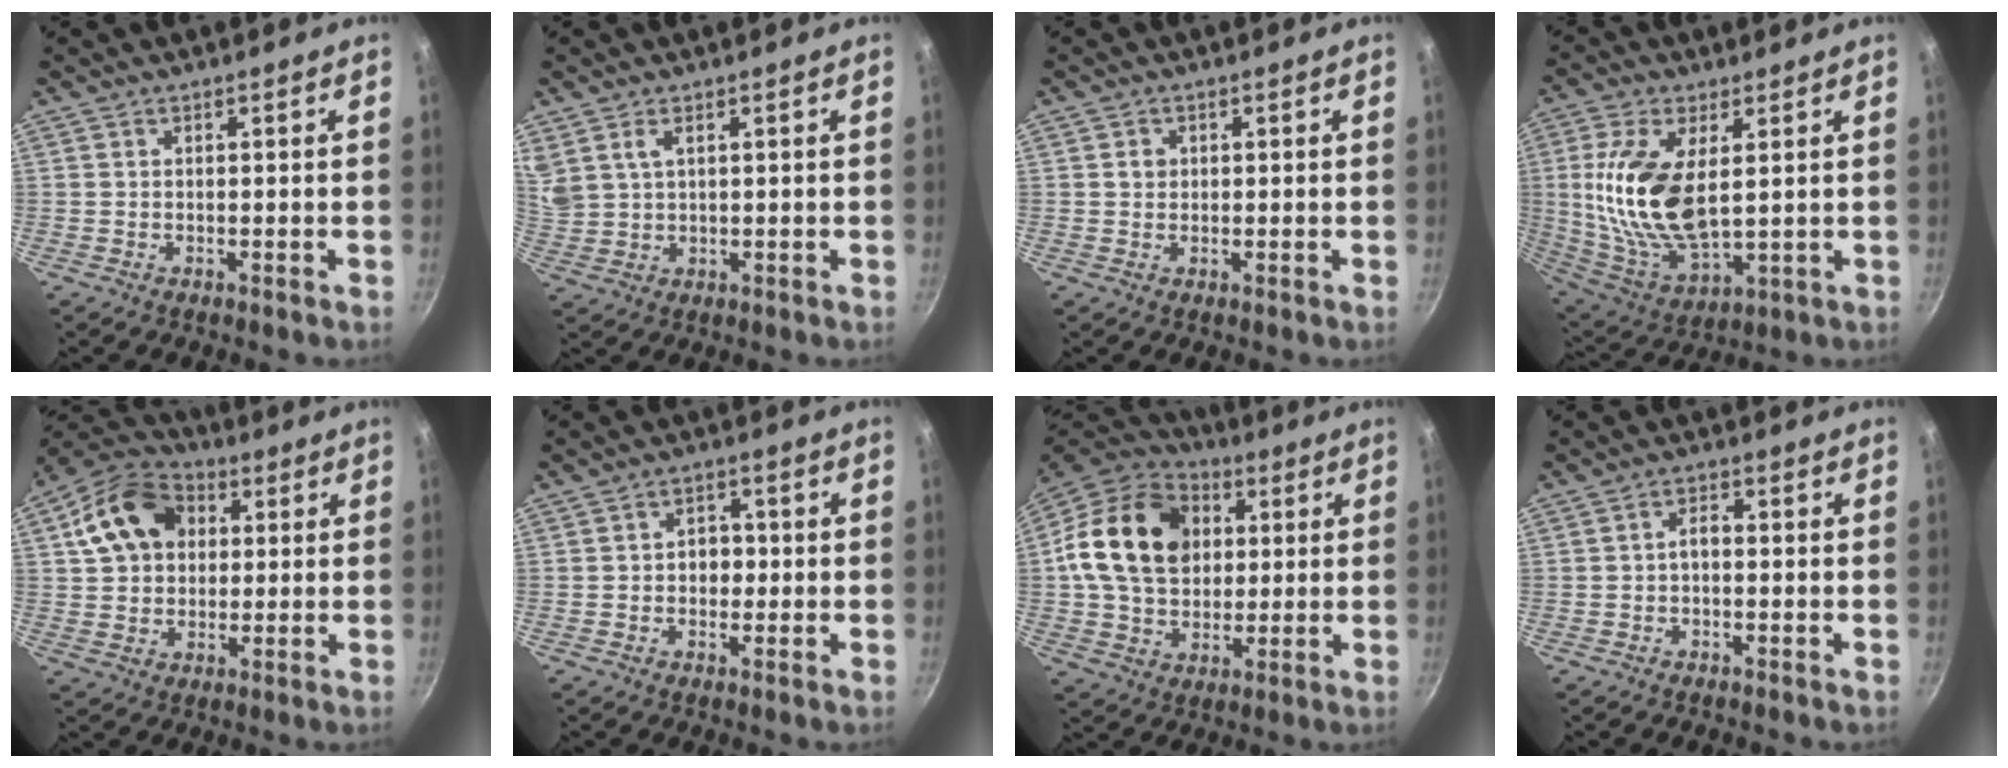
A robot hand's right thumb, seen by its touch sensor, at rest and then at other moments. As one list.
[{"total": 5.8, "force": [3.0, 3.5, 3.6], "torque": [-0.061, -0.008, 0.067]}, {"total": 1.7, "force": [0.3, 1.5, 0.6], "torque": [-0.005, 0.003, 0.003]}, {"total": 17.2, "force": [2.8, 8.5, 14.7], "torque": [-0.290, -0.021, 0.062]}, {"total": 14.6, "force": [3.6, 11.2, 8.6], "torque": [-0.127, 0.019, 0.047]}, {"total": 4.3, "force": [-0.2, 3.4, 2.6], "torque": [-0.012, 0.011, -0.006]}, {"total": 21.1, "force": [3.9, 15.9, 13.2], "torque": [-0.206, 0.016, 0.060]}, {"total": 2.5, "force": [-0.5, 1.5, 2.0], "torque": [-0.026, 0.016, -0.011]}]